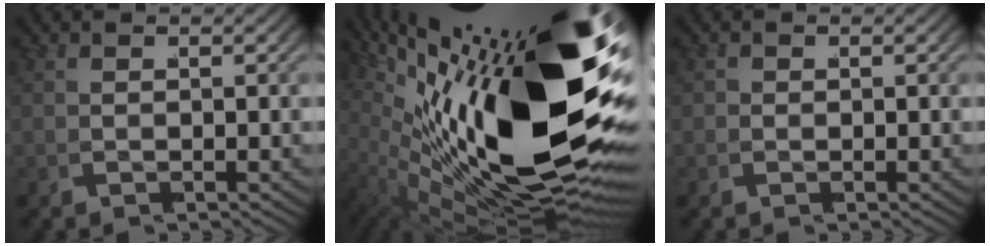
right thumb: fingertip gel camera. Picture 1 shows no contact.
{"total": 21.0, "force": [-0.1, 9.9, 18.6], "torque": [-0.311, -0.032, 0.025]}
{"total": 0.8, "force": [-0.3, 0.7, -0.2], "torque": [-0.002, -0.001, -0.006]}